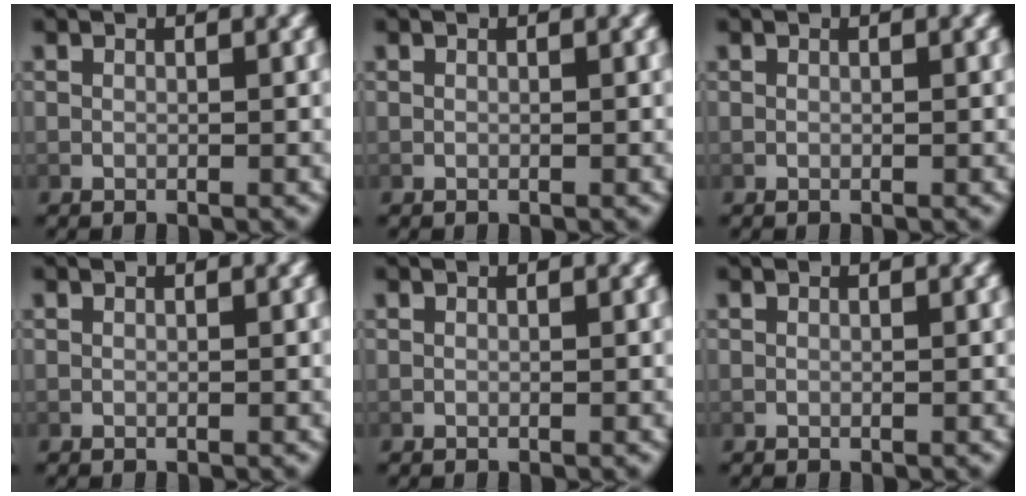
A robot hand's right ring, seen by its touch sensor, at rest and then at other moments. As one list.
[{"total": 0.0}, {"total": 0.0}, {"total": 0.0}, {"total": 0.0}, {"total": 0.0}]